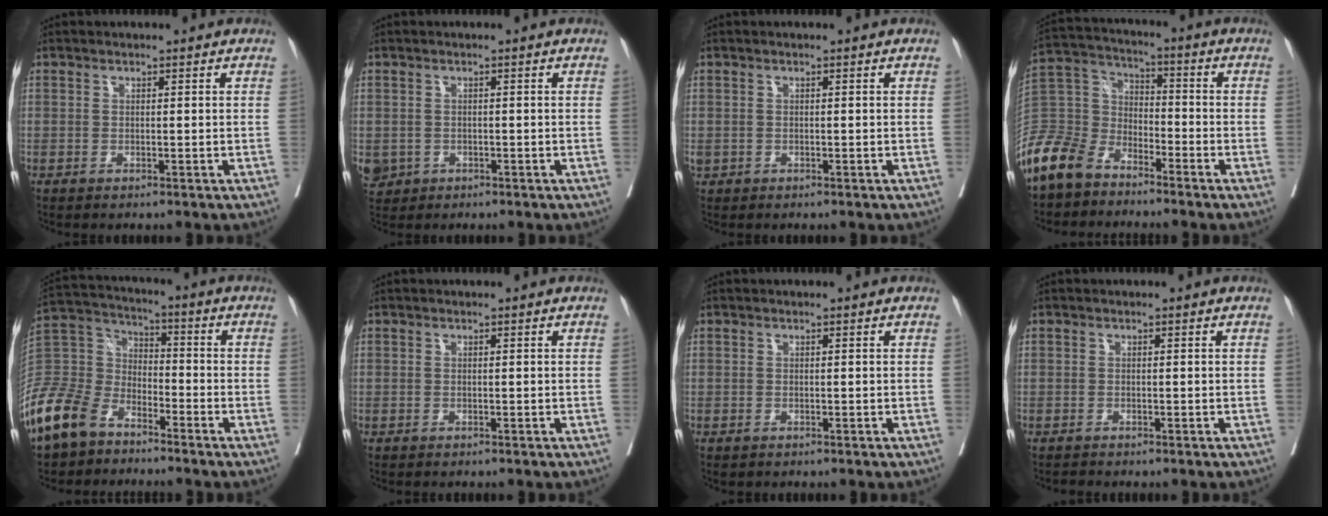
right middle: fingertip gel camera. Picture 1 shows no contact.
{"total": 5.1, "force": [-2.1, 4.5, 1.5], "torque": [-0.040, -0.002, -0.027]}
{"total": 1.2, "force": [-0.3, 1.0, 0.6], "torque": [-0.018, 0.004, 0.001]}
{"total": 12.6, "force": [-9.9, 6.5, 4.1], "torque": [-0.101, 0.011, -0.202]}
{"total": 15.7, "force": [-11.2, 8.9, 6.5], "torque": [-0.168, 0.011, -0.222]}
{"total": 0.0}
{"total": 0.0}
{"total": 0.5, "force": [-0.5, -0.1, -0.1], "torque": [-0.007, -0.005, -0.011]}